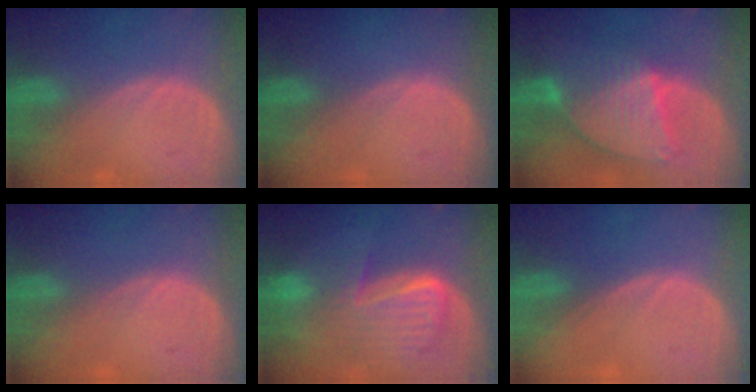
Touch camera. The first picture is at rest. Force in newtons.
{"total": 0.0}
{"total": 8.6, "press": 7.5, "slide": 4.2}
{"total": 0.0}
{"total": 10.1, "press": 8.7, "slide": 5.1}
{"total": 0.0}